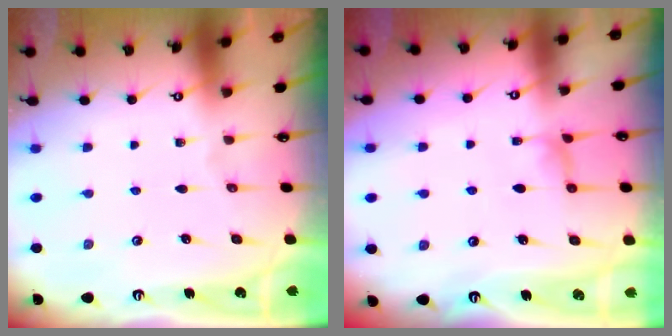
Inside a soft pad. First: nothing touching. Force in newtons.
{"total": 1.3, "press": 1.1, "slide": 0.7}